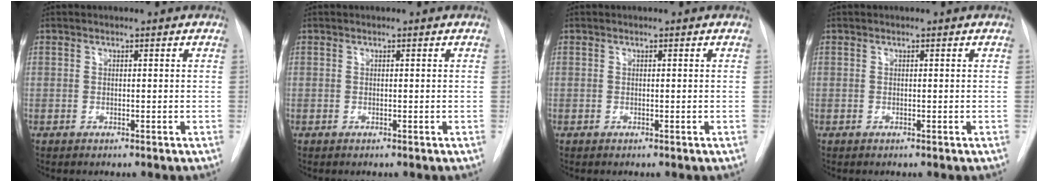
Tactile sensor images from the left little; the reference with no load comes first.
{"total": 0.0}
{"total": 0.0}
{"total": 0.0}